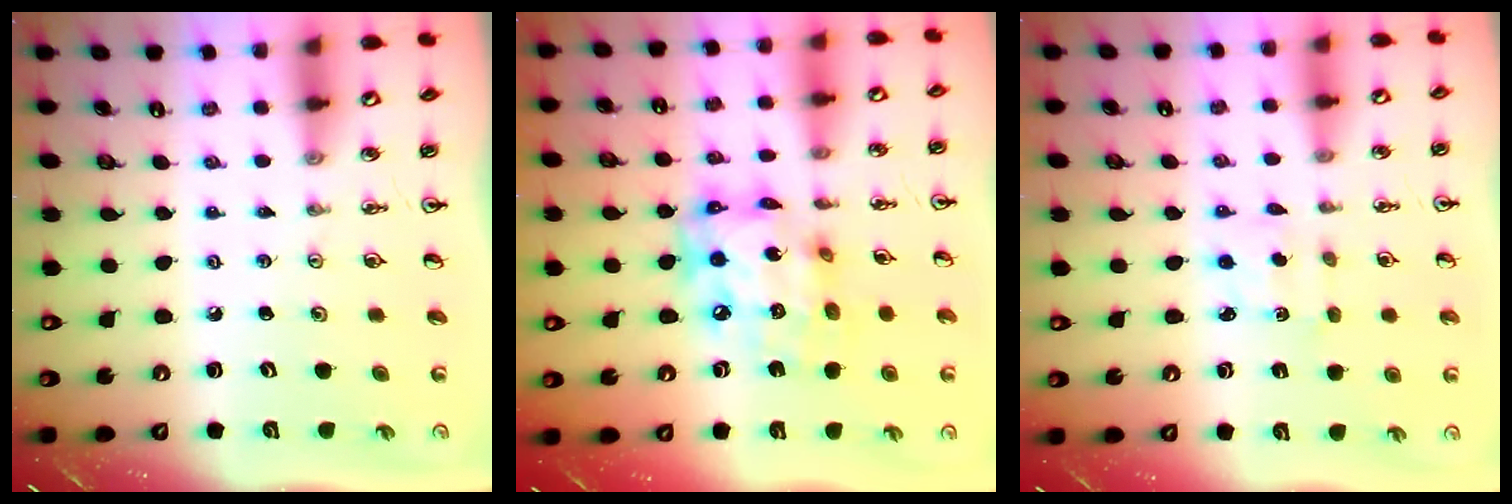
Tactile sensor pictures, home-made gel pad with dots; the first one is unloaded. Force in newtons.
{"total": 15.1, "press": 15.1, "slide": 1.3}
{"total": 1.8, "press": 1.7, "slide": 0.5}